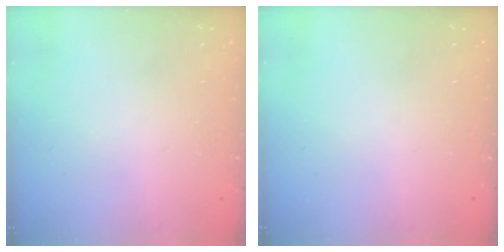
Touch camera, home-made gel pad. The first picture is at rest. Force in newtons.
{"total": 0.0}